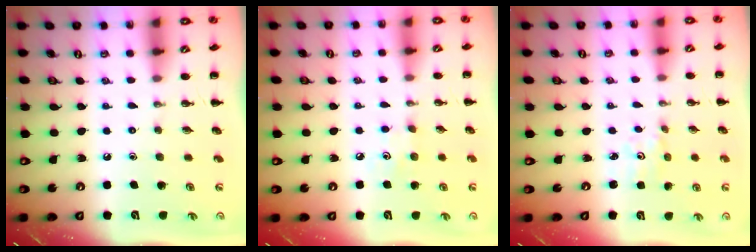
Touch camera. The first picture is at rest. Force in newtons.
{"total": 3.7, "press": 3.6, "slide": 0.9}
{"total": 1.6, "press": 1.6, "slide": 0.4}